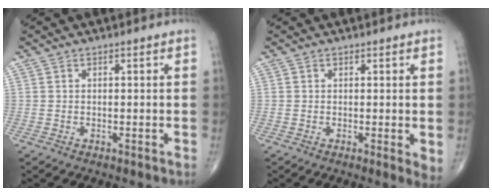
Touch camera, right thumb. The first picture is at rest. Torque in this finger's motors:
{"motor_torque": [-0.25, 0.28, 0.20, 0.10, 0.08]}